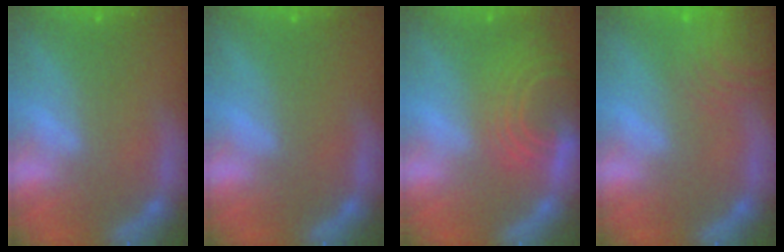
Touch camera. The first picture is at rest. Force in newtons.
{"total": 0.0}
{"total": 8.5}
{"total": 10.1}